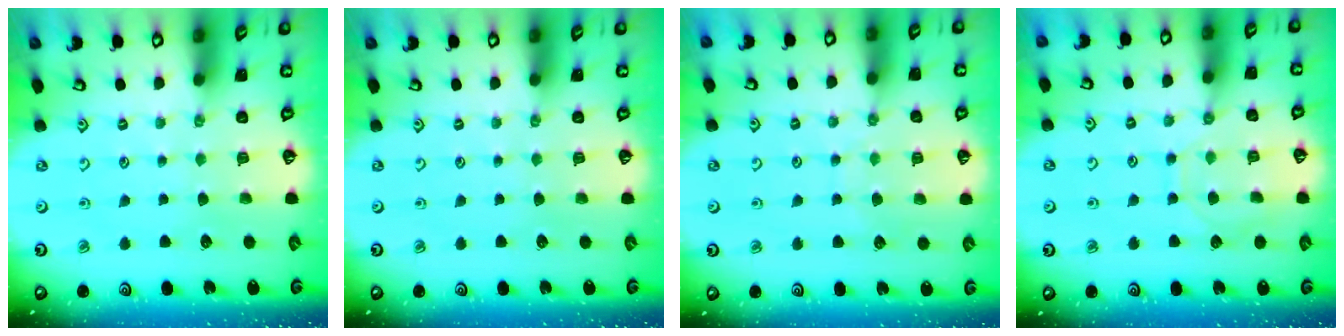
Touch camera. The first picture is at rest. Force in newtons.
{"total": 0.0}
{"total": 6.6, "press": 6.5, "slide": 0.6}
{"total": 7.9, "press": 7.8, "slide": 0.8}